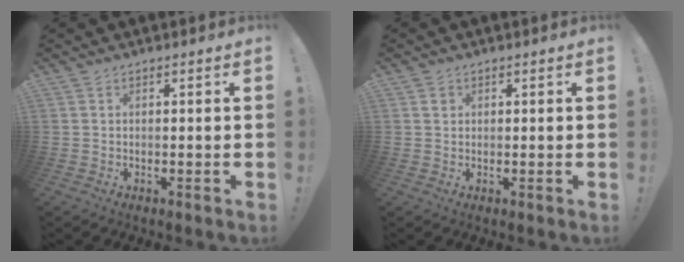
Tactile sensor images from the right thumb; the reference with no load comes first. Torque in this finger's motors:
{"motor_torque": [-0.12, 0.09, 0.26, -0.06, -0.01]}